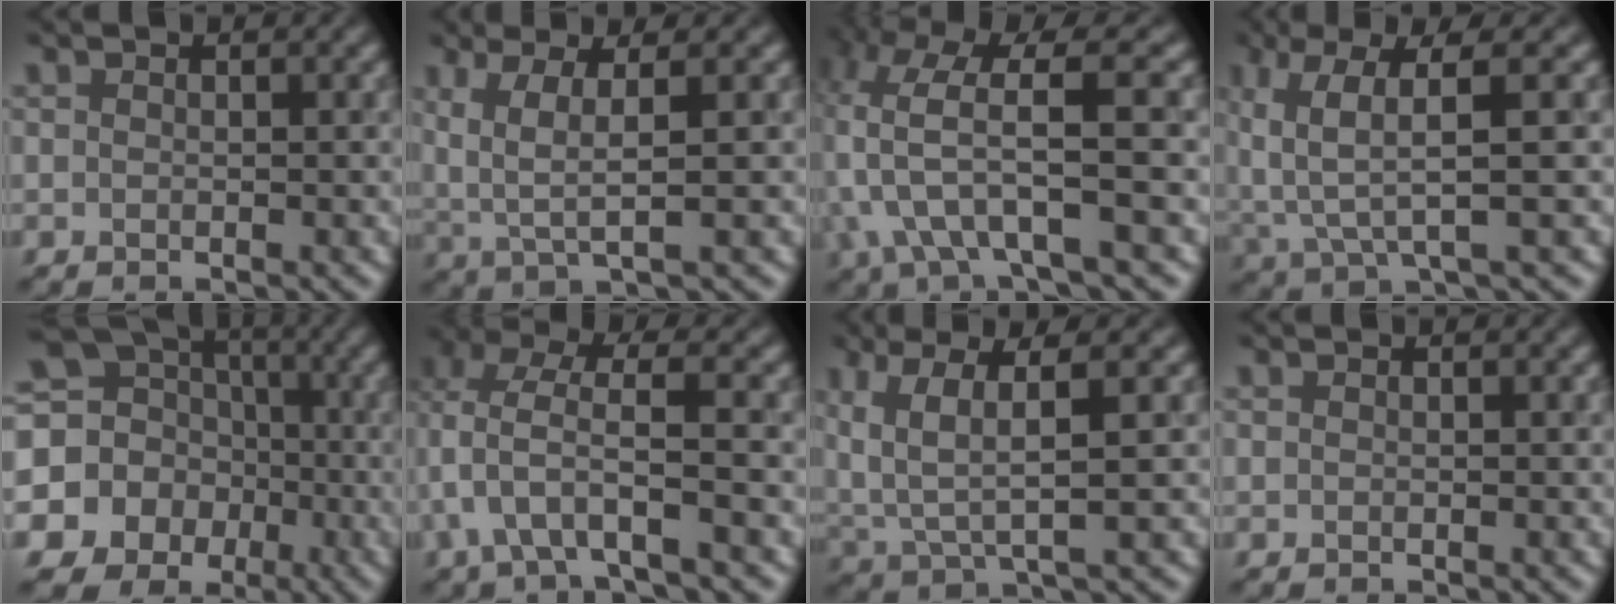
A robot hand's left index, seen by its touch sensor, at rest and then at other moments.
{"total": 3.8, "force": [0.9, 0.8, 3.6], "torque": [-0.079, 0.002, 0.021]}
{"total": 7.1, "force": [-0.6, 2.1, 6.7], "torque": [-0.136, 0.009, -0.009]}
{"total": 5.4, "force": [1.4, 1.5, 5.0], "torque": [-0.114, 0.002, 0.032]}
{"total": 18.1, "force": [-3.2, 17.0, 5.3], "torque": [-0.165, -0.021, -0.075]}
{"total": 4.6, "force": [-0.4, 1.6, 4.3], "torque": [-0.091, 0.003, -0.009]}
{"total": 5.4, "force": [1.9, 1.7, 4.7], "torque": [-0.106, 0.001, 0.044]}
{"total": 0.0}